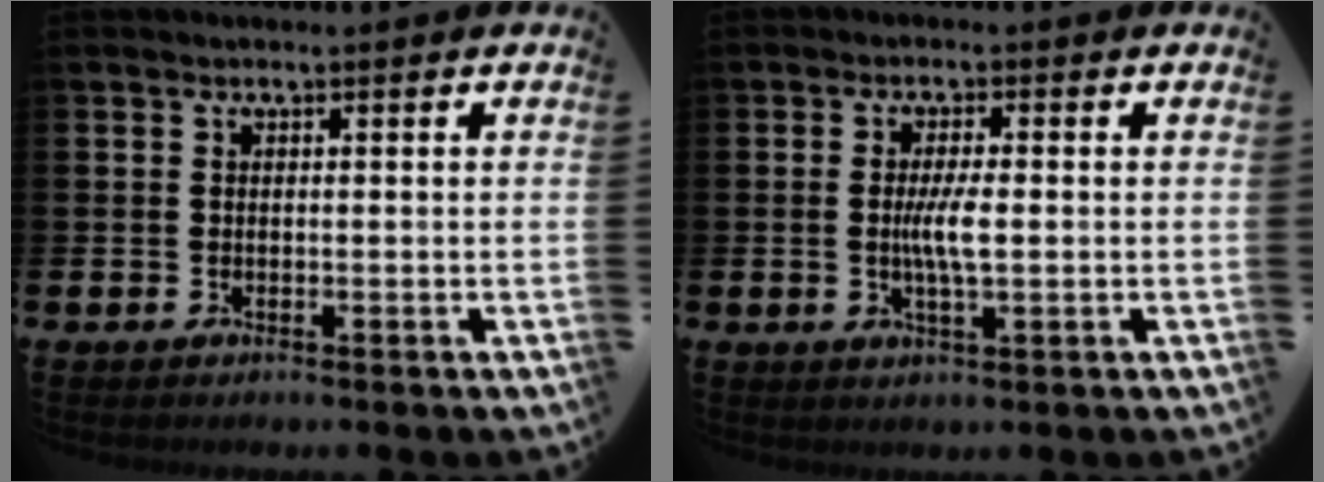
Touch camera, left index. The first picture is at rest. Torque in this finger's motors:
{"motor_torque": [0.35, 0.33, 0.15, 0.11]}